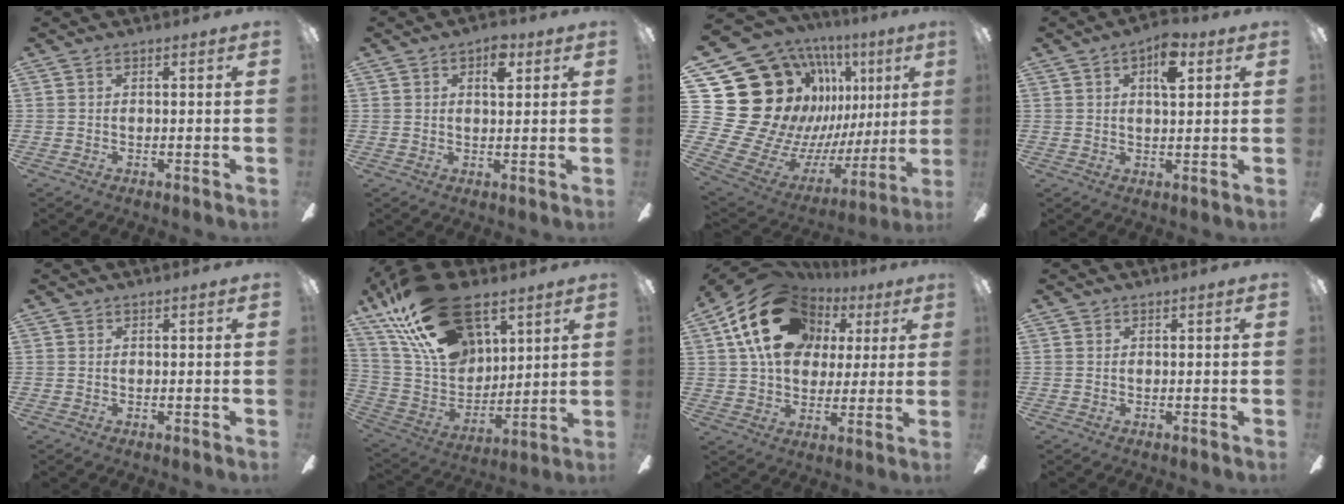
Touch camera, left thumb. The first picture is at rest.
{"total": 5.4, "force": [2.6, 3.0, 3.6], "torque": [-0.037, -0.006, 0.038]}
{"total": 26.5, "force": [7.7, 20.0, 15.7], "torque": [-0.309, -0.111, 0.209]}
{"total": 7.4, "force": [3.4, 3.6, 5.5], "torque": [-0.074, -0.005, 0.054]}
{"total": 0.0}
{"total": 26.2, "force": [15.9, 14.5, 14.9], "torque": [-0.282, -0.076, 0.288]}
{"total": 20.9, "force": [8.5, 15.2, 11.6], "torque": [-0.201, -0.017, 0.159]}
{"total": 0.0}